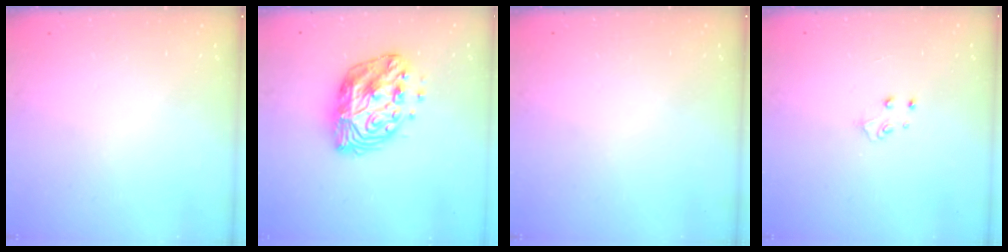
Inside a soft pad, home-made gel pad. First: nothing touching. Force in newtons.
{"total": 14.3, "press": 14.3, "slide": 0.9}
{"total": 0.0}
{"total": 4.5, "press": 4.4, "slide": 1.0}